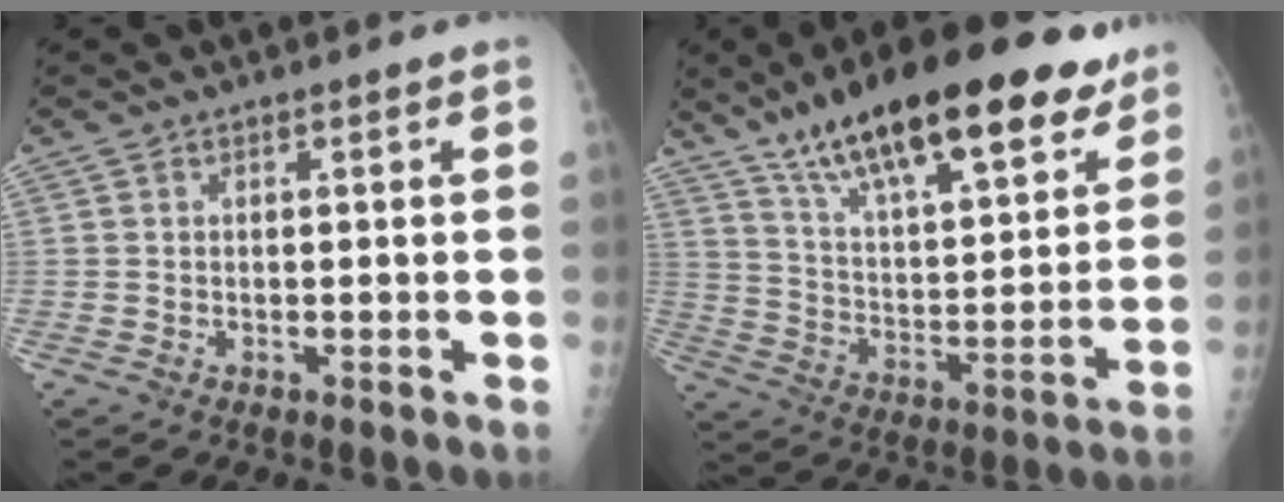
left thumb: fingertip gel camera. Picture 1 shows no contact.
{"total": 26.4, "force": [17.8, 8.7, 17.4], "torque": [-0.244, -0.049, 0.286]}